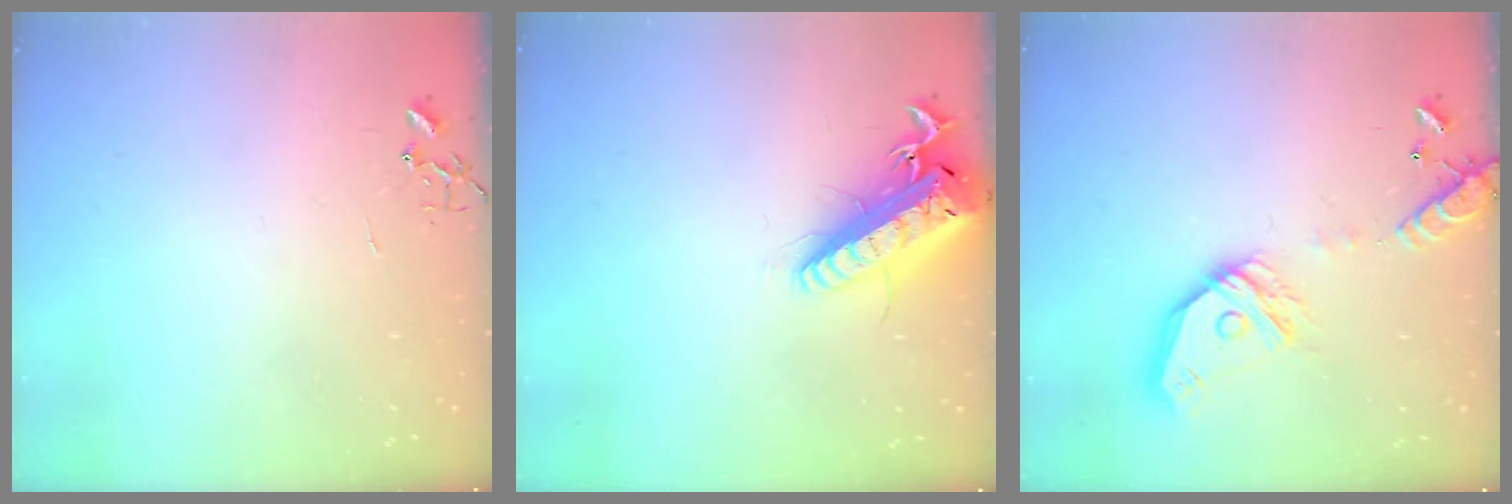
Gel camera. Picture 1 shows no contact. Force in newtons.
{"total": 19.8, "press": 19.4, "slide": 4.2}
{"total": 17.4, "press": 17.2, "slide": 2.7}